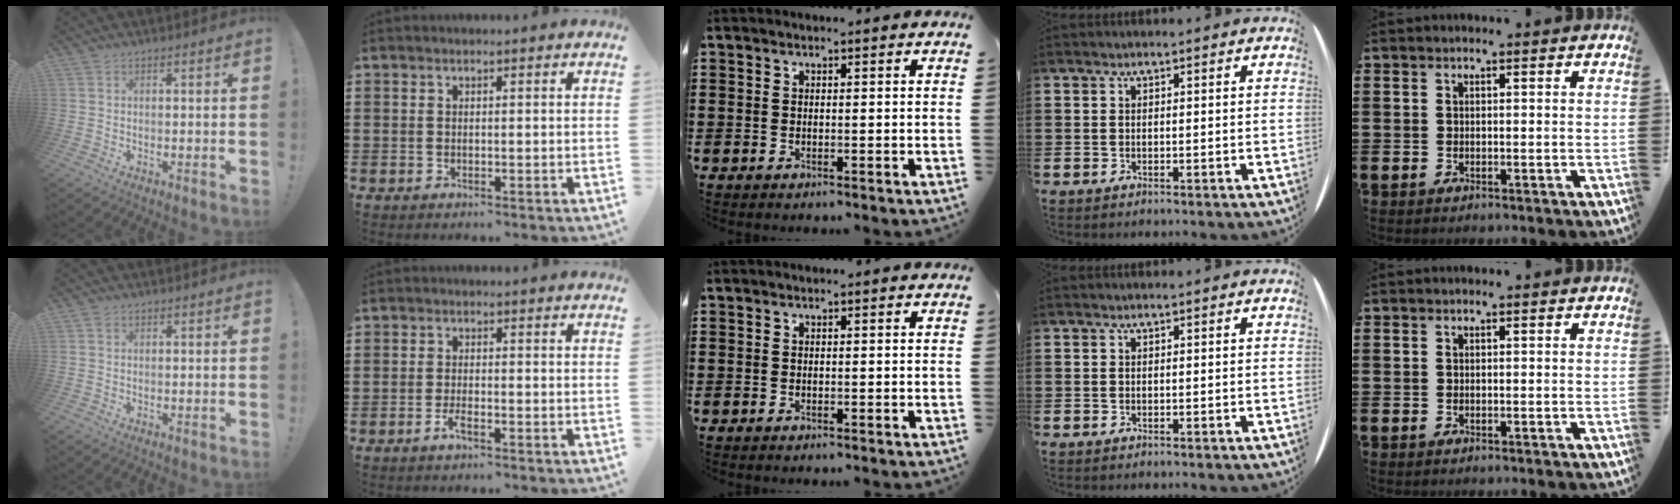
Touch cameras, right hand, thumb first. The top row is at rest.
{"thumb": {"total": 0.5, "force": [0.2, 0.5, 0.1], "torque": [0.004, -0.001, 0.002]}, "index": {"total": 1.9, "force": [-1.2, 0.4, 1.5], "torque": [-0.033, -0.003, -0.023]}}